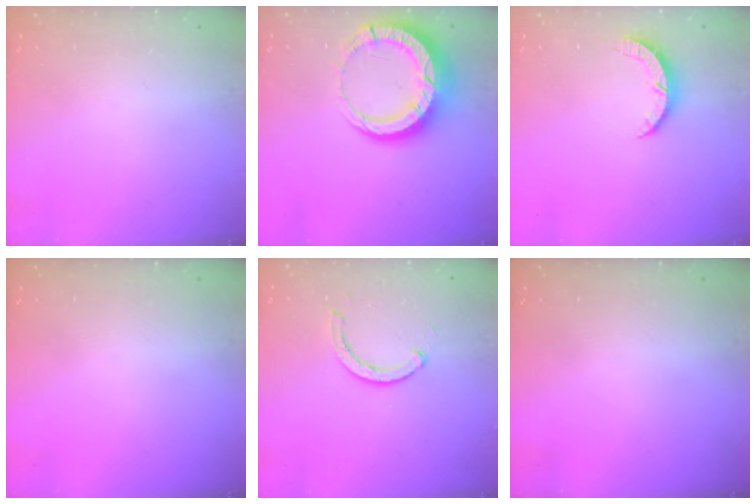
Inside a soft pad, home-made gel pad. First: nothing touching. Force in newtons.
{"total": 13.4, "press": 13.3, "slide": 1.4}
{"total": 3.6, "press": 3.6, "slide": 0.4}
{"total": 0.0}
{"total": 2.9, "press": 2.8, "slide": 0.5}
{"total": 0.0}